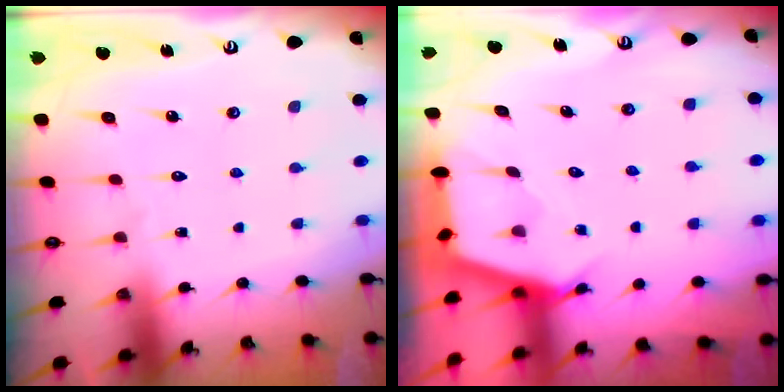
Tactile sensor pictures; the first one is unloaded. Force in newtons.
{"total": 2.5, "press": 2.5, "slide": 0.3}